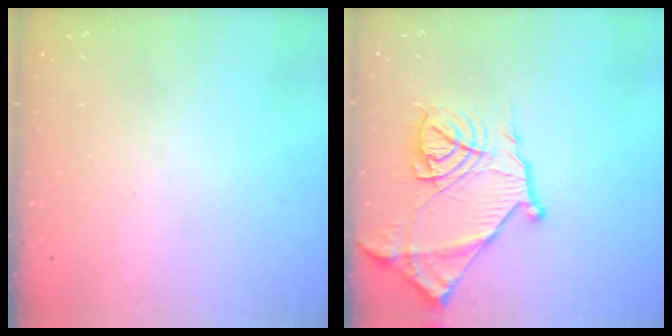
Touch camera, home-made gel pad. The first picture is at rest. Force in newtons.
{"total": 18.2, "press": 18.2, "slide": 1.4}